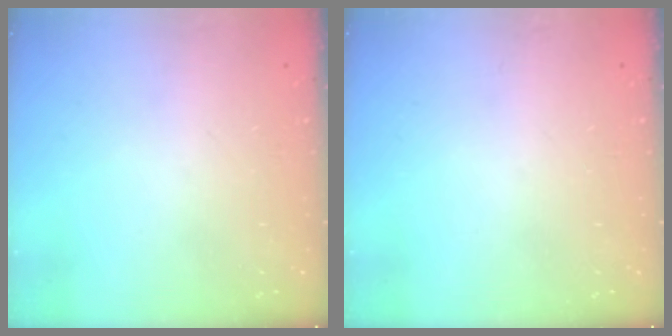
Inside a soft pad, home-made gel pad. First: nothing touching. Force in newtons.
{"total": 0.0}